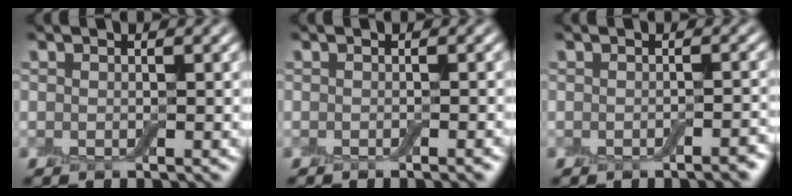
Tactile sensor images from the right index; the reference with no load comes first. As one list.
[{"total": 1.4, "force": [-0.8, 0.3, 1.2], "torque": [-0.004, 0.002, -0.011]}, {"total": 1.4, "force": [-0.8, 0.3, 1.1], "torque": [-0.010, 0.002, -0.012]}]